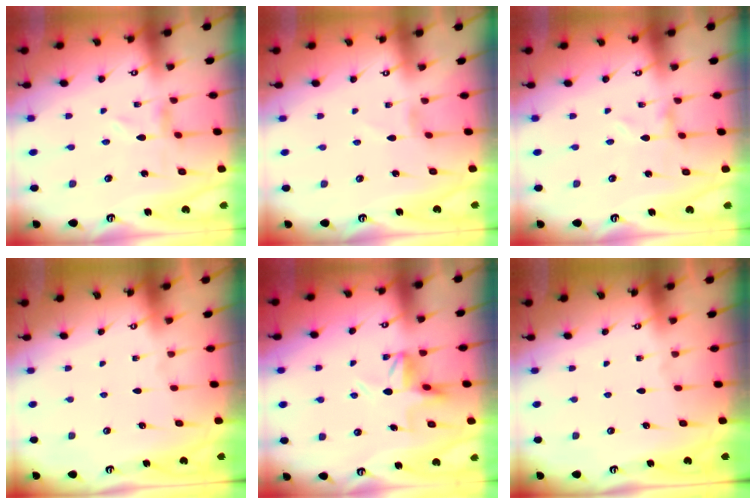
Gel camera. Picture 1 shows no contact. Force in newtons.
{"total": 0.0}
{"total": 0.0}
{"total": 0.0}
{"total": 5.7, "press": 5.7, "slide": 0.5}
{"total": 0.0}